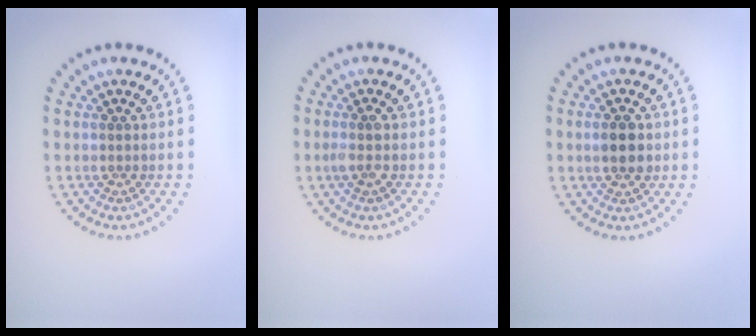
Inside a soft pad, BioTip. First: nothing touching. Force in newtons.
{"total": 1.3, "press": 1.2, "slide": 0.6}
{"total": 2.5, "press": 2.5, "slide": 0.2}